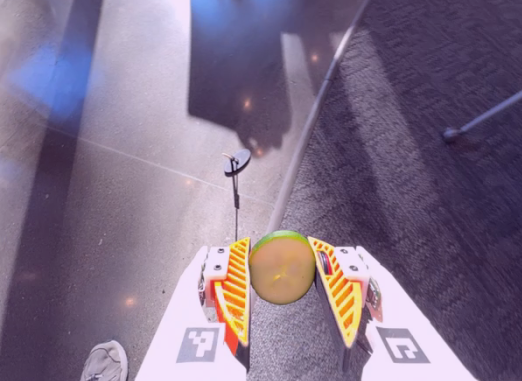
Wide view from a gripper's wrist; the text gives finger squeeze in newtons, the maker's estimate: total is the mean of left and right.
{"total": 10.8, "left": 11.0, "right": 10.6}